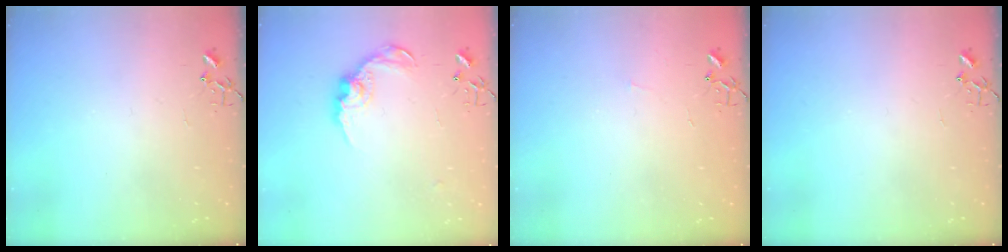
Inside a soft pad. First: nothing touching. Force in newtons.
{"total": 12.2, "press": 12.2, "slide": 0.5}
{"total": 2.3, "press": 2.3, "slide": 0.4}
{"total": 0.0}